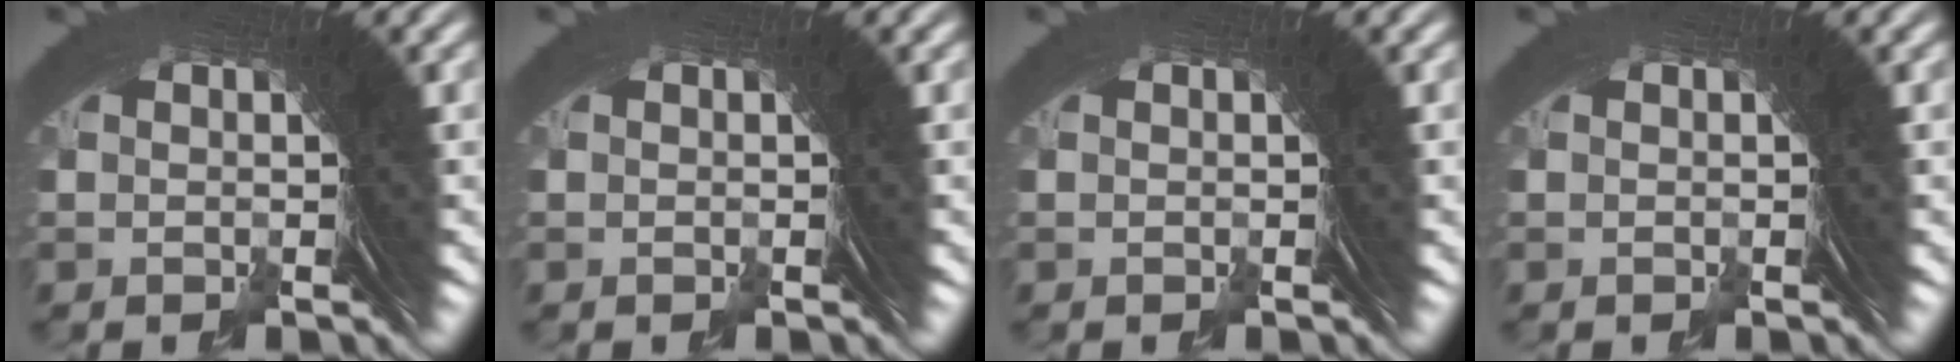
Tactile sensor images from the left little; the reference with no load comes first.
{"total": 0.0}
{"total": 0.0}
{"total": 0.0}